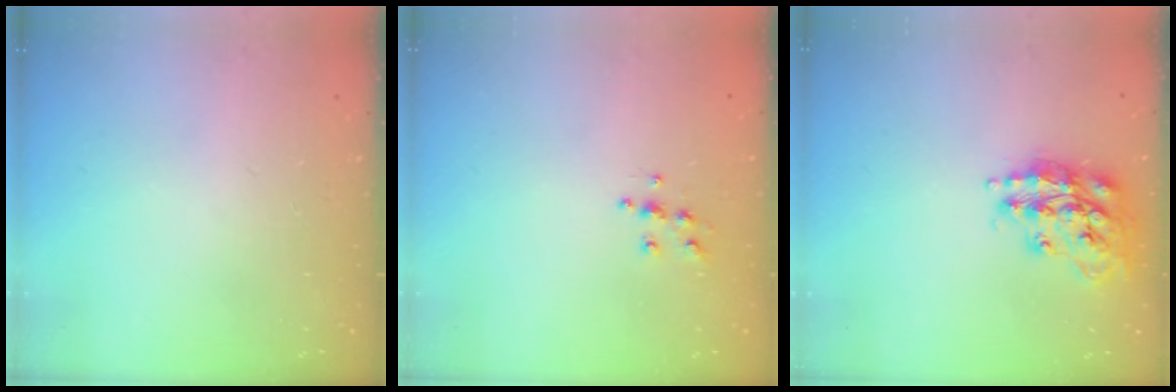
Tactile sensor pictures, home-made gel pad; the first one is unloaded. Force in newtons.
{"total": 5.5, "press": 5.5, "slide": 0.3}
{"total": 17.7, "press": 17.6, "slide": 1.4}